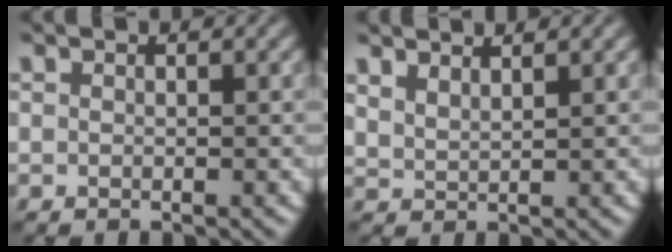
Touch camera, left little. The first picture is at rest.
{"total": 1.6, "force": [1.6, -0.1, 0.4], "torque": [-0.015, 0.006, 0.038]}